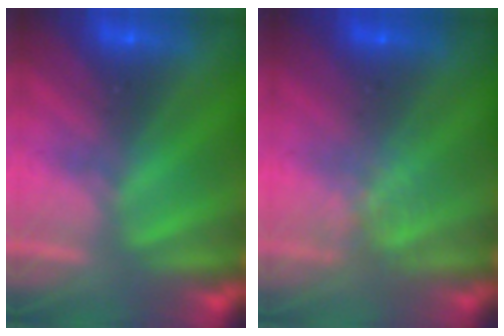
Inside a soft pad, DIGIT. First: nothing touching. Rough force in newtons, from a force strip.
{"total": 1.2}